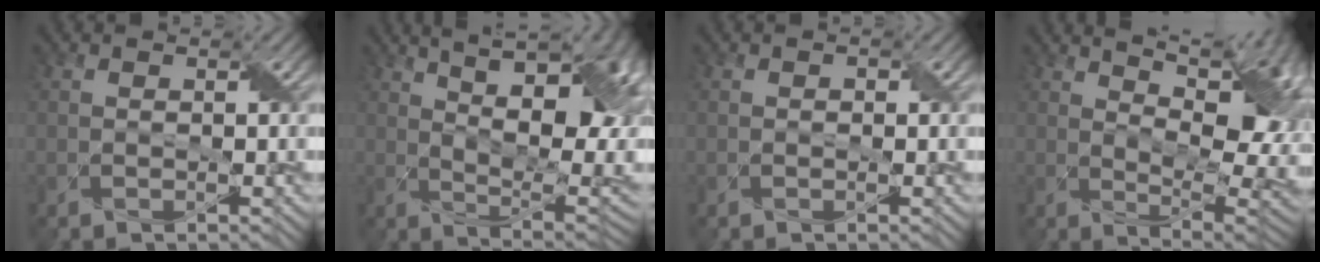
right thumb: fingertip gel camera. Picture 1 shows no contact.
{"total": 18.6, "force": [6.3, 8.0, 15.6], "torque": [-0.224, 0.044, 0.105]}
{"total": 0.9, "force": [0.0, 0.7, 0.5], "torque": [-0.006, 0.000, 0.001]}
{"total": 15.0, "force": [5.3, 6.6, 12.3], "torque": [-0.179, 0.032, 0.085]}